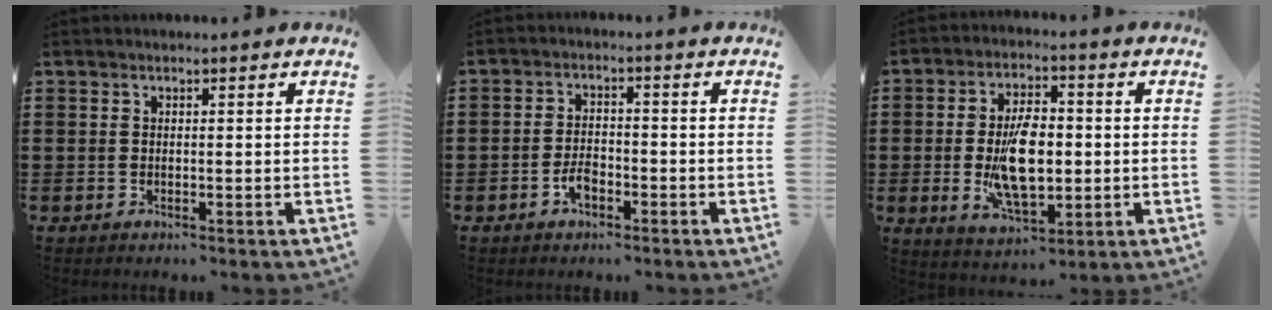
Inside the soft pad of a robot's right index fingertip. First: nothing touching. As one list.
[{"total": 3.1, "force": [-1.7, 1.6, 2.0], "torque": [-0.044, 0.001, -0.035]}, {"total": 10.4, "force": [-0.8, 5.2, 8.9], "torque": [-0.174, -0.005, -0.019]}]